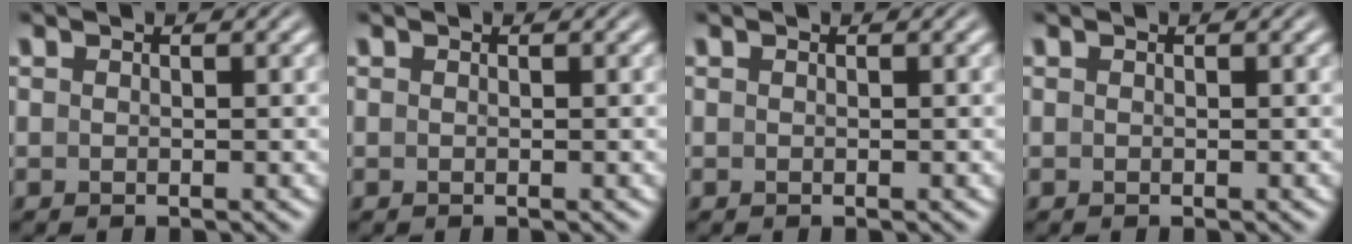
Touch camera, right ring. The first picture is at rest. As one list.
[{"total": 0.0}, {"total": 0.0}, {"total": 0.0}]